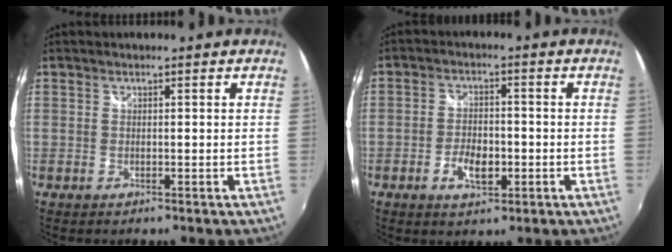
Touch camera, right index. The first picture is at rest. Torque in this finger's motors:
{"motor_torque": [0.13, -0.03, 0.17, 0.02]}